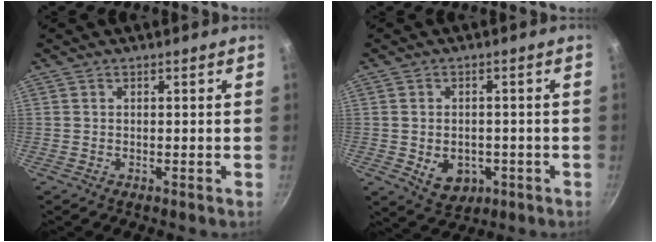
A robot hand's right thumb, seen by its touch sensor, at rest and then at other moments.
{"total": 6.8, "force": [-1.8, 5.1, 4.2], "torque": [-0.041, 0.004, -0.014]}